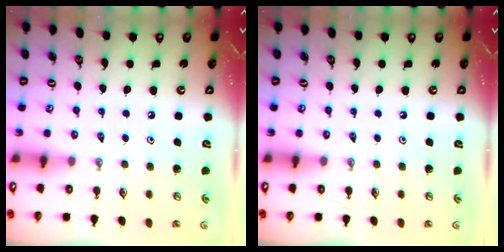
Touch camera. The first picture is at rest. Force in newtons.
{"total": 0.0}